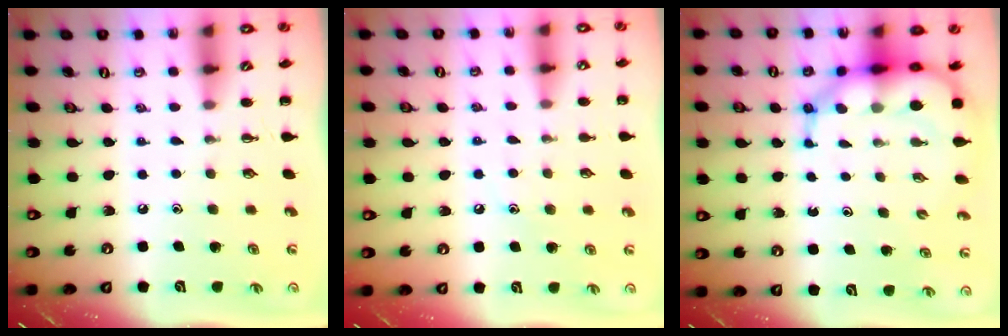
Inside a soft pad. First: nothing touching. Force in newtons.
{"total": 7.1, "press": 6.9, "slide": 1.8}
{"total": 10.7, "press": 10.3, "slide": 3.1}